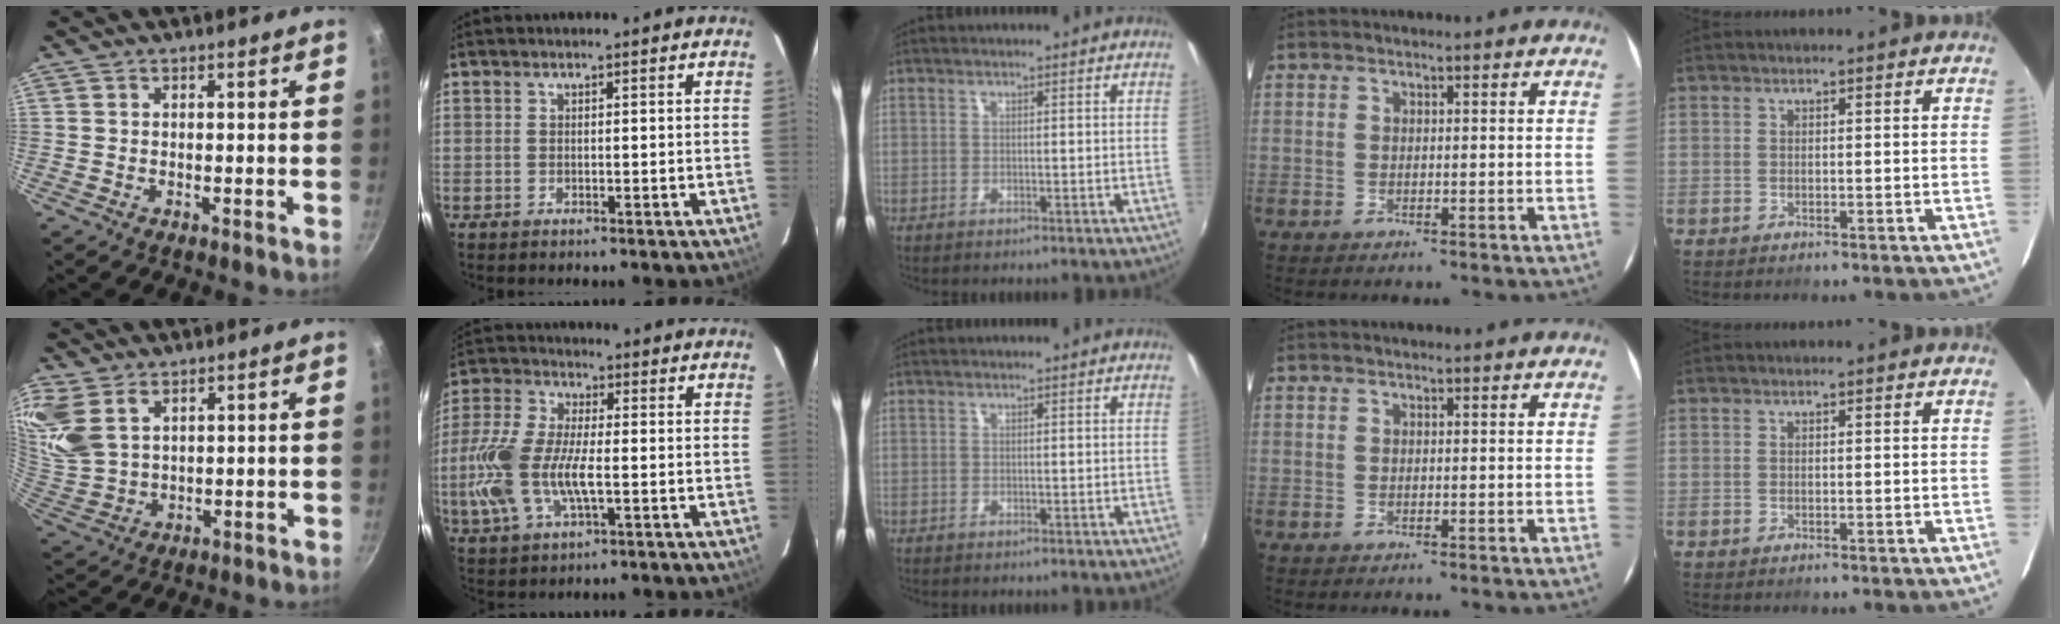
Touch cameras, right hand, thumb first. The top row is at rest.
{"thumb": {"total": 12.5, "force": [6.5, 8.1, 7.0], "torque": [-0.159, -0.005, 0.147]}, "index": {"total": 14.3, "force": [-2.6, 6.1, 12.7], "torque": [-0.289, -0.001, -0.052]}}